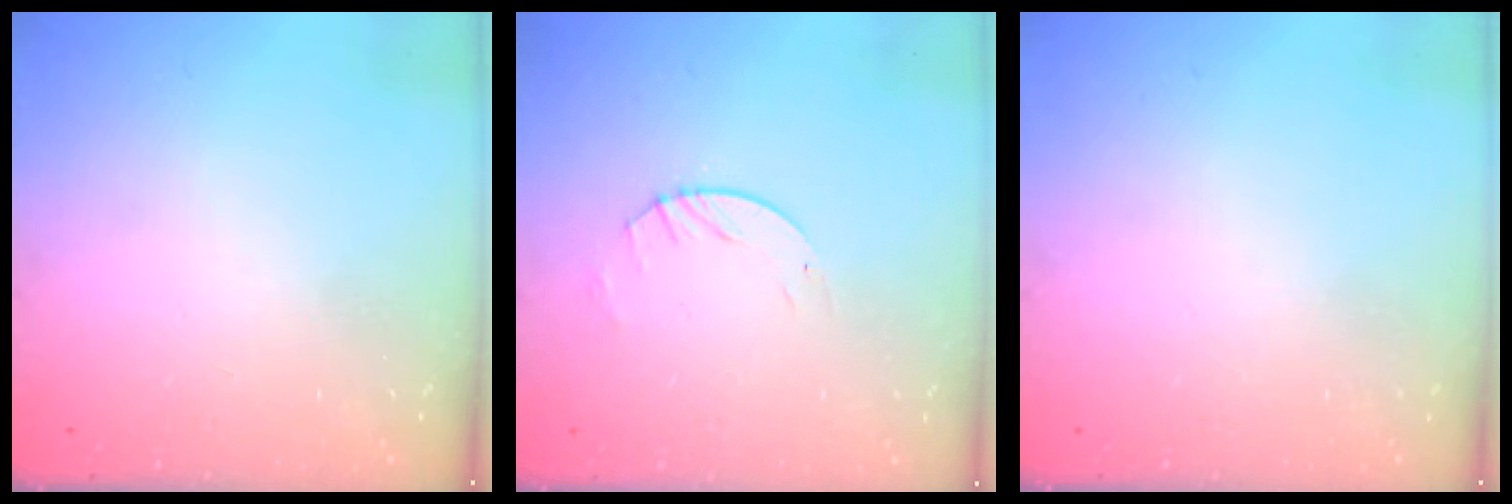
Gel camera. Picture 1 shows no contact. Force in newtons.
{"total": 2.8, "press": 2.8, "slide": 0.4}
{"total": 0.0}